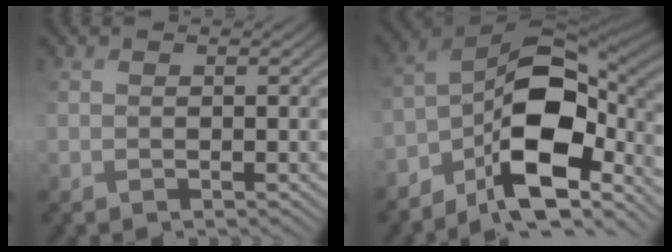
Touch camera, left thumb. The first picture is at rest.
{"total": 13.7, "force": [-6.6, 6.5, 10.1], "torque": [-0.185, -0.008, -0.128]}